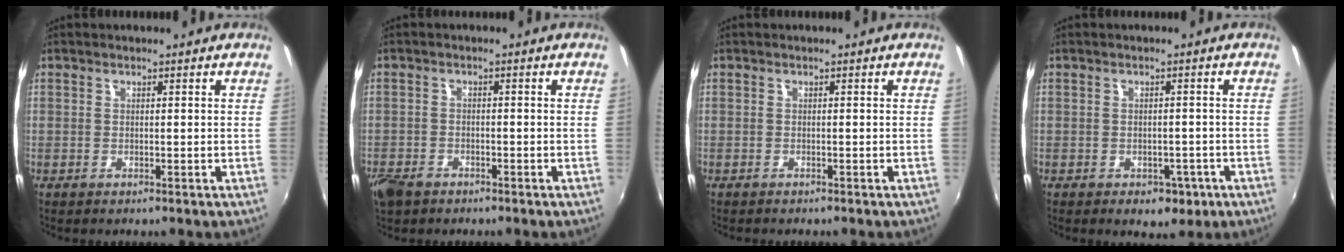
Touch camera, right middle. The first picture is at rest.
{"total": 5.4, "force": [-3.9, 2.9, 2.3], "torque": [-0.067, -0.014, -0.077]}
{"total": 0.7, "force": [-0.7, 0.1, 0.1], "torque": [-0.004, -0.003, -0.011]}
{"total": 4.8, "force": [-2.5, 3.4, 2.3], "torque": [-0.044, -0.007, -0.023]}